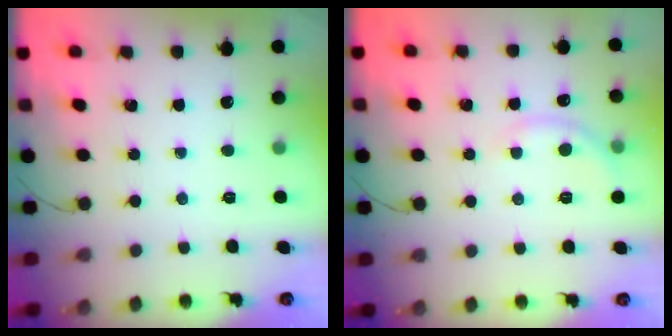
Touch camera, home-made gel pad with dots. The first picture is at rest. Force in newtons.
{"total": 3.3, "press": 3.1, "slide": 1.2}